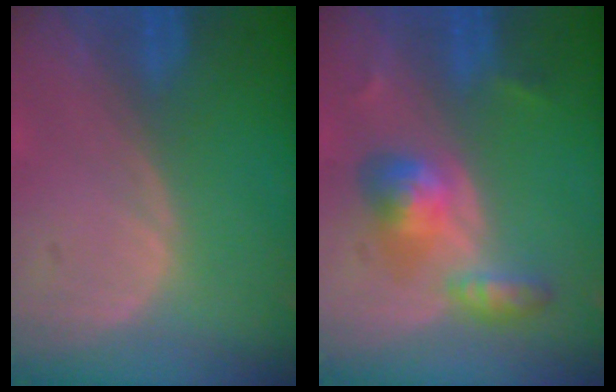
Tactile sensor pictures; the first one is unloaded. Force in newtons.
{"total": 5.8, "press": 5.6, "slide": 1.3}